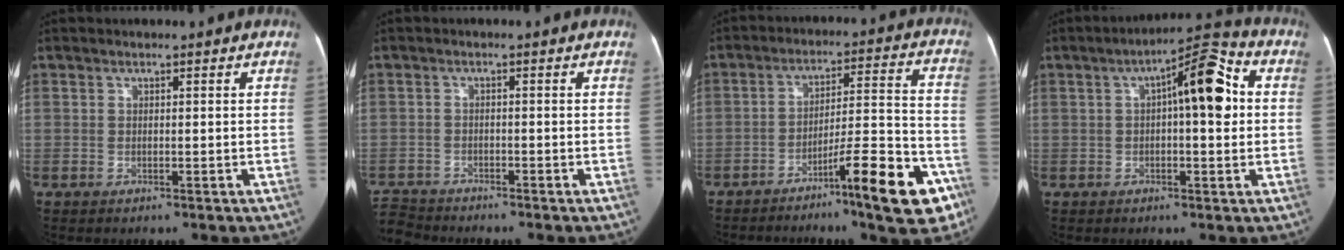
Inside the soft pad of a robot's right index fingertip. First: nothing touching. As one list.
[{"total": 4.4, "force": [-4.3, 1.0, -0.8], "torque": [0.013, -0.010, -0.082]}, {"total": 15.0, "force": [-8.7, 1.6, 12.2], "torque": [-0.168, 0.024, -0.126]}, {"total": 10.3, "force": [1.7, 2.4, 9.9], "torque": [-0.143, 0.037, 0.023]}]